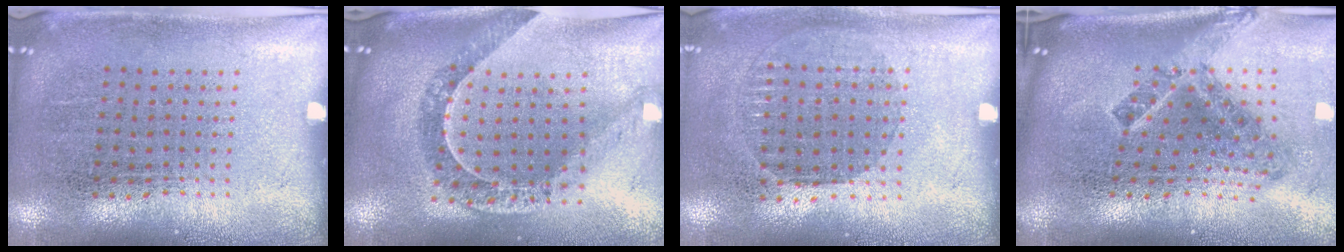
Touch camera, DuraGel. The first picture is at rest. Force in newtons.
{"total": 1.1, "press": 1.1, "slide": 0.3}
{"total": 0.9, "press": 0.9, "slide": 0.3}
{"total": 2.5, "press": 1.5, "slide": 2.0}